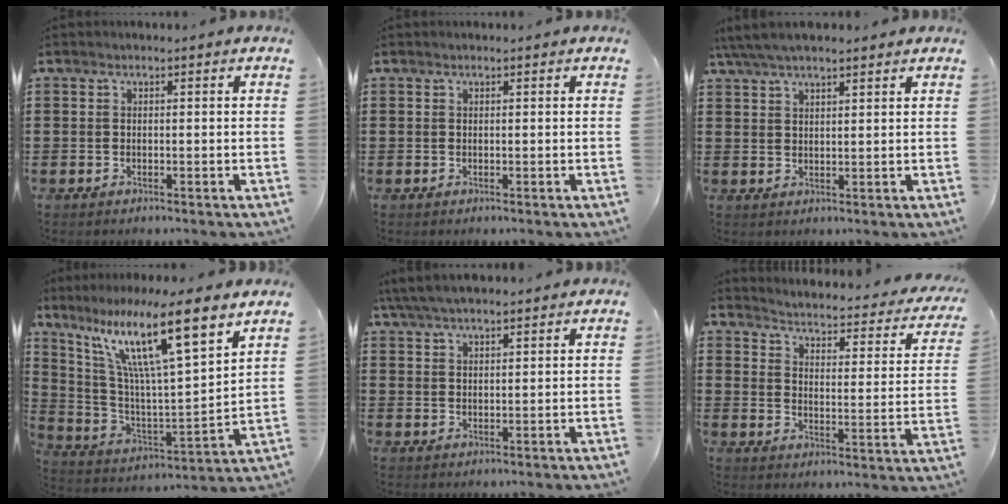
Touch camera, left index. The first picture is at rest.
{"total": 0.0}
{"total": 4.6, "force": [3.6, 1.0, 2.6], "torque": [-0.058, 0.002, 0.067]}
{"total": 14.5, "force": [9.3, 1.3, 11.0], "torque": [-0.230, -0.046, 0.146]}
{"total": 4.5, "force": [3.8, 0.9, 2.2], "torque": [-0.053, 0.001, 0.072]}
{"total": 2.5, "force": [2.4, -0.3, 0.8], "torque": [-0.036, -0.032, 0.029]}